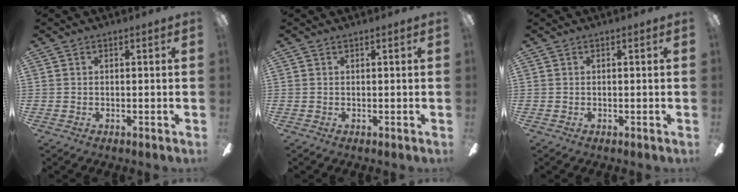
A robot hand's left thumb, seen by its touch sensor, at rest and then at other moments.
{"total": 0.0}
{"total": 0.0}